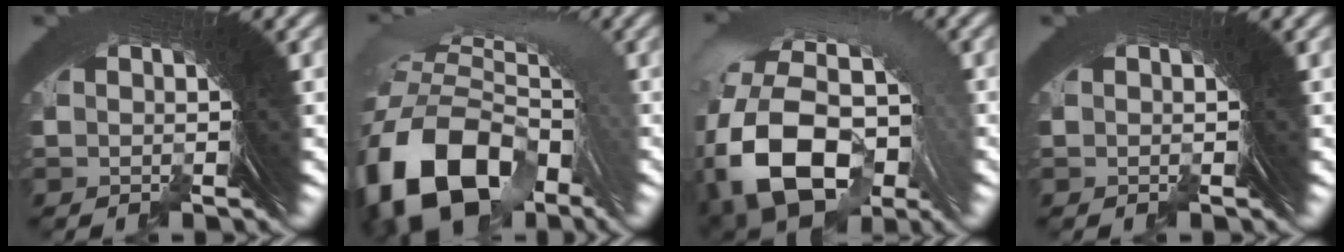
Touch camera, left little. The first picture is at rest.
{"total": 11.1, "force": [-1.5, 7.3, 8.2], "torque": [-0.173, -0.032, -0.006]}
{"total": 13.6, "force": [-0.4, 9.5, 9.7], "torque": [-0.204, -0.038, 0.011]}
{"total": 0.0}